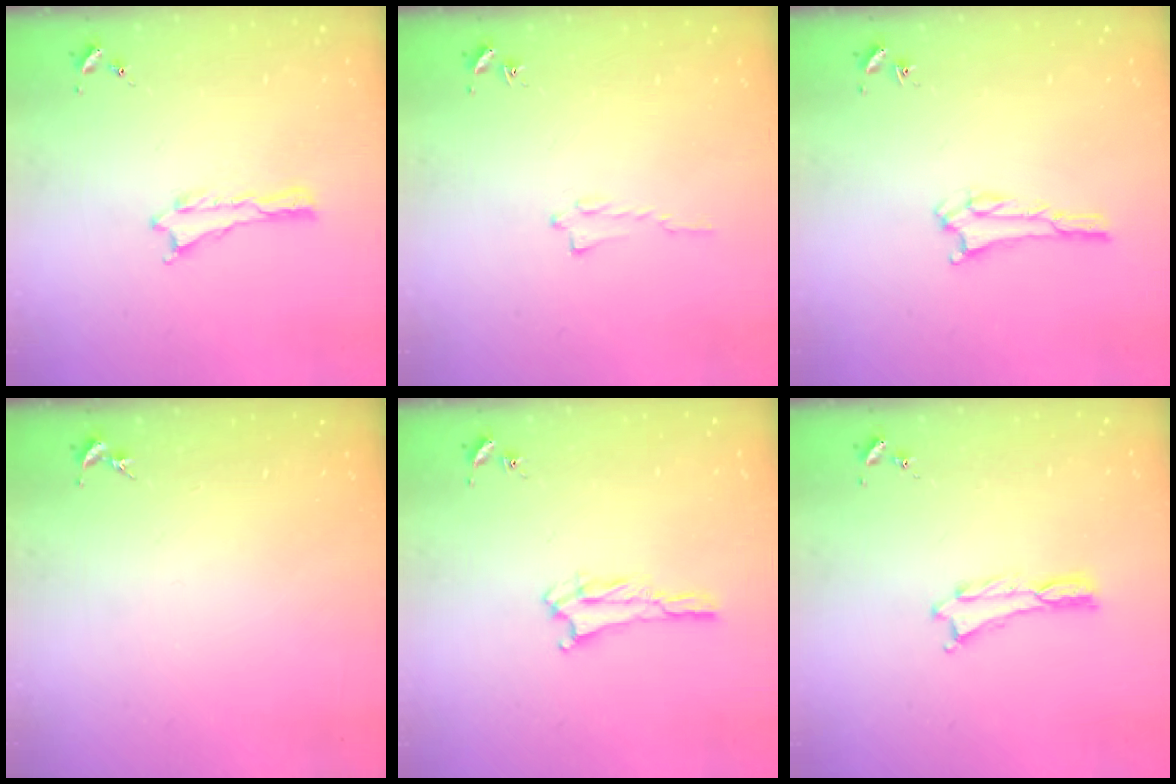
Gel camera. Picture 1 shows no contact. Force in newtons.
{"total": 0.6, "press": 0.6, "slide": 0.1}
{"total": 1.9, "press": 1.9, "slide": 0.2}
{"total": 0.0}
{"total": 1.8, "press": 1.8, "slide": 0.2}
{"total": 0.0}